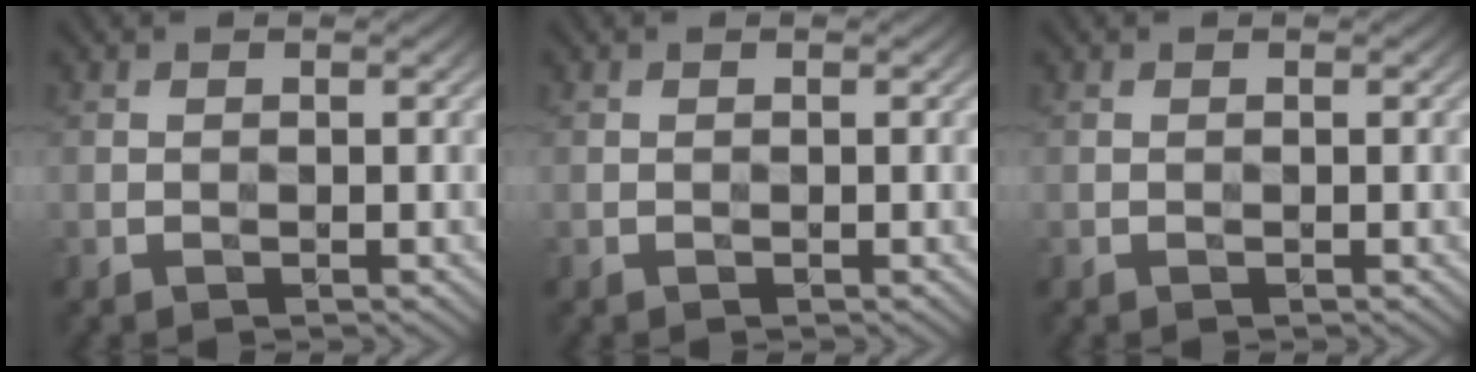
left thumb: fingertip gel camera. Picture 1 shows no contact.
{"total": 0.0}
{"total": 0.0}